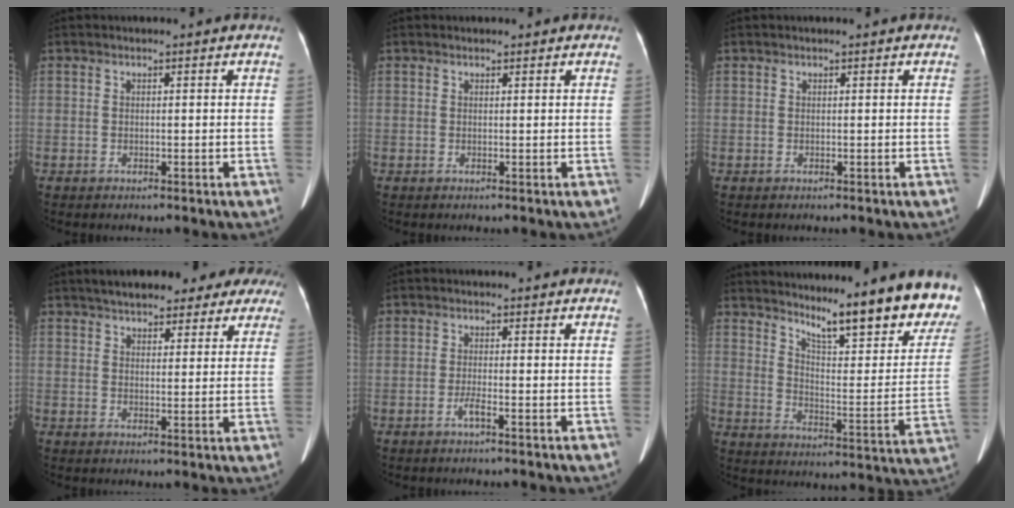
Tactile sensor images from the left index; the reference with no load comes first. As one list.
[{"total": 1.3, "force": [1.1, 0.6, 0.5], "torque": [-0.003, 0.001, 0.011]}, {"total": 1.1, "force": [0.9, 0.2, 0.6], "torque": [-0.003, 0.001, 0.008]}, {"total": 16.8, "force": [13.5, 6.1, 7.8], "torque": [-0.099, 0.016, 0.159]}, {"total": 1.5, "force": [-1.3, -0.1, 0.8], "torque": [-0.017, -0.018, -0.026]}, {"total": 21.0, "force": [17.7, 2.4, 11.1], "torque": [-0.150, -0.094, 0.229]}]